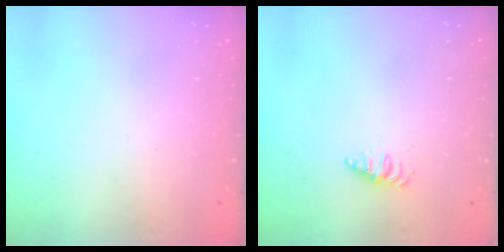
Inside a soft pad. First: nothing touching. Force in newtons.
{"total": 2.6, "press": 2.6, "slide": 0.4}